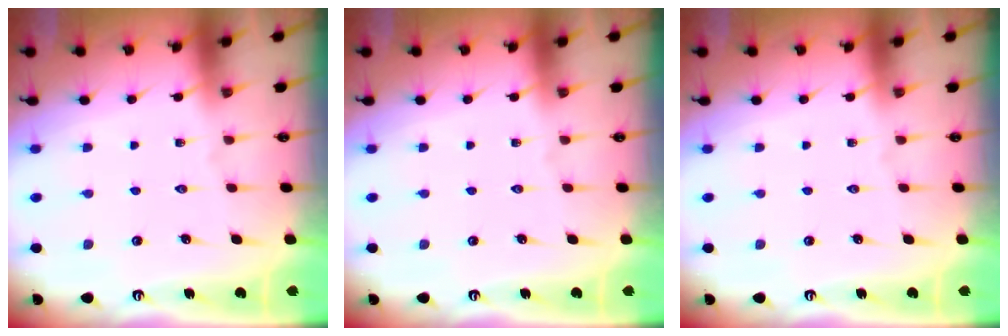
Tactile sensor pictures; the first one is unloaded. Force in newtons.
{"total": 0.0}
{"total": 0.0}